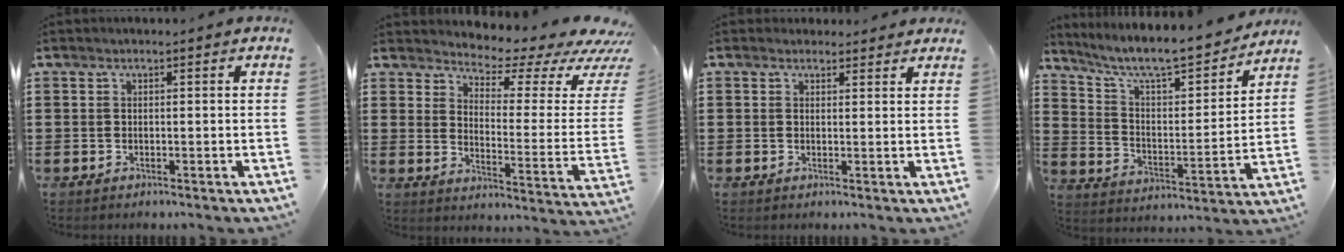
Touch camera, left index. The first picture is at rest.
{"total": 4.2, "force": [3.7, 0.9, 1.9], "torque": [-0.044, -0.040, 0.056]}
{"total": 2.0, "force": [1.7, 1.1, 0.0], "torque": [0.002, 0.001, 0.032]}
{"total": 8.4, "force": [7.4, 1.0, 3.9], "torque": [-0.098, -0.052, 0.120]}